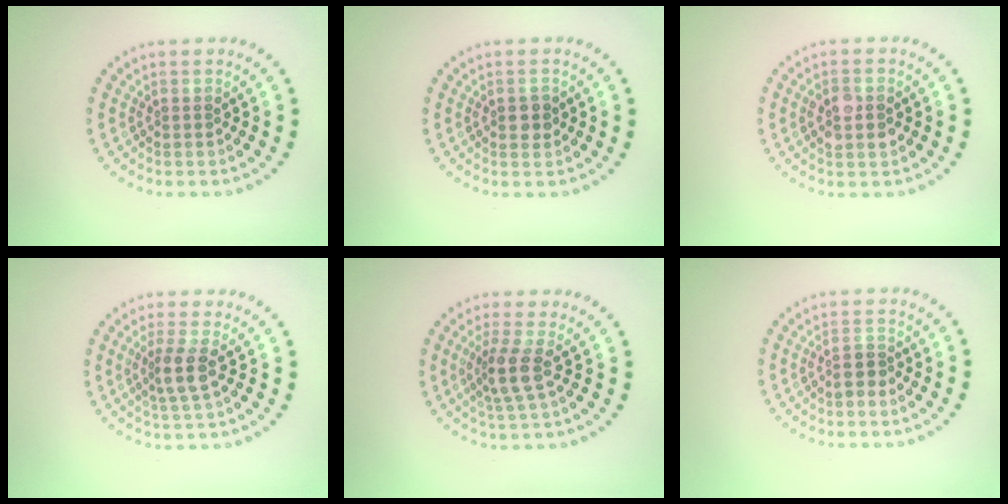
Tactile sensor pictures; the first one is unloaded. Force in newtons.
{"total": 1.5, "press": 1.5, "slide": 0.1}
{"total": 2.8, "press": 2.8, "slide": 0.2}
{"total": 2.5, "press": 2.0, "slide": 1.5}
{"total": 2.7, "press": 2.1, "slide": 1.7}
{"total": 1.6, "press": 1.4, "slide": 0.8}